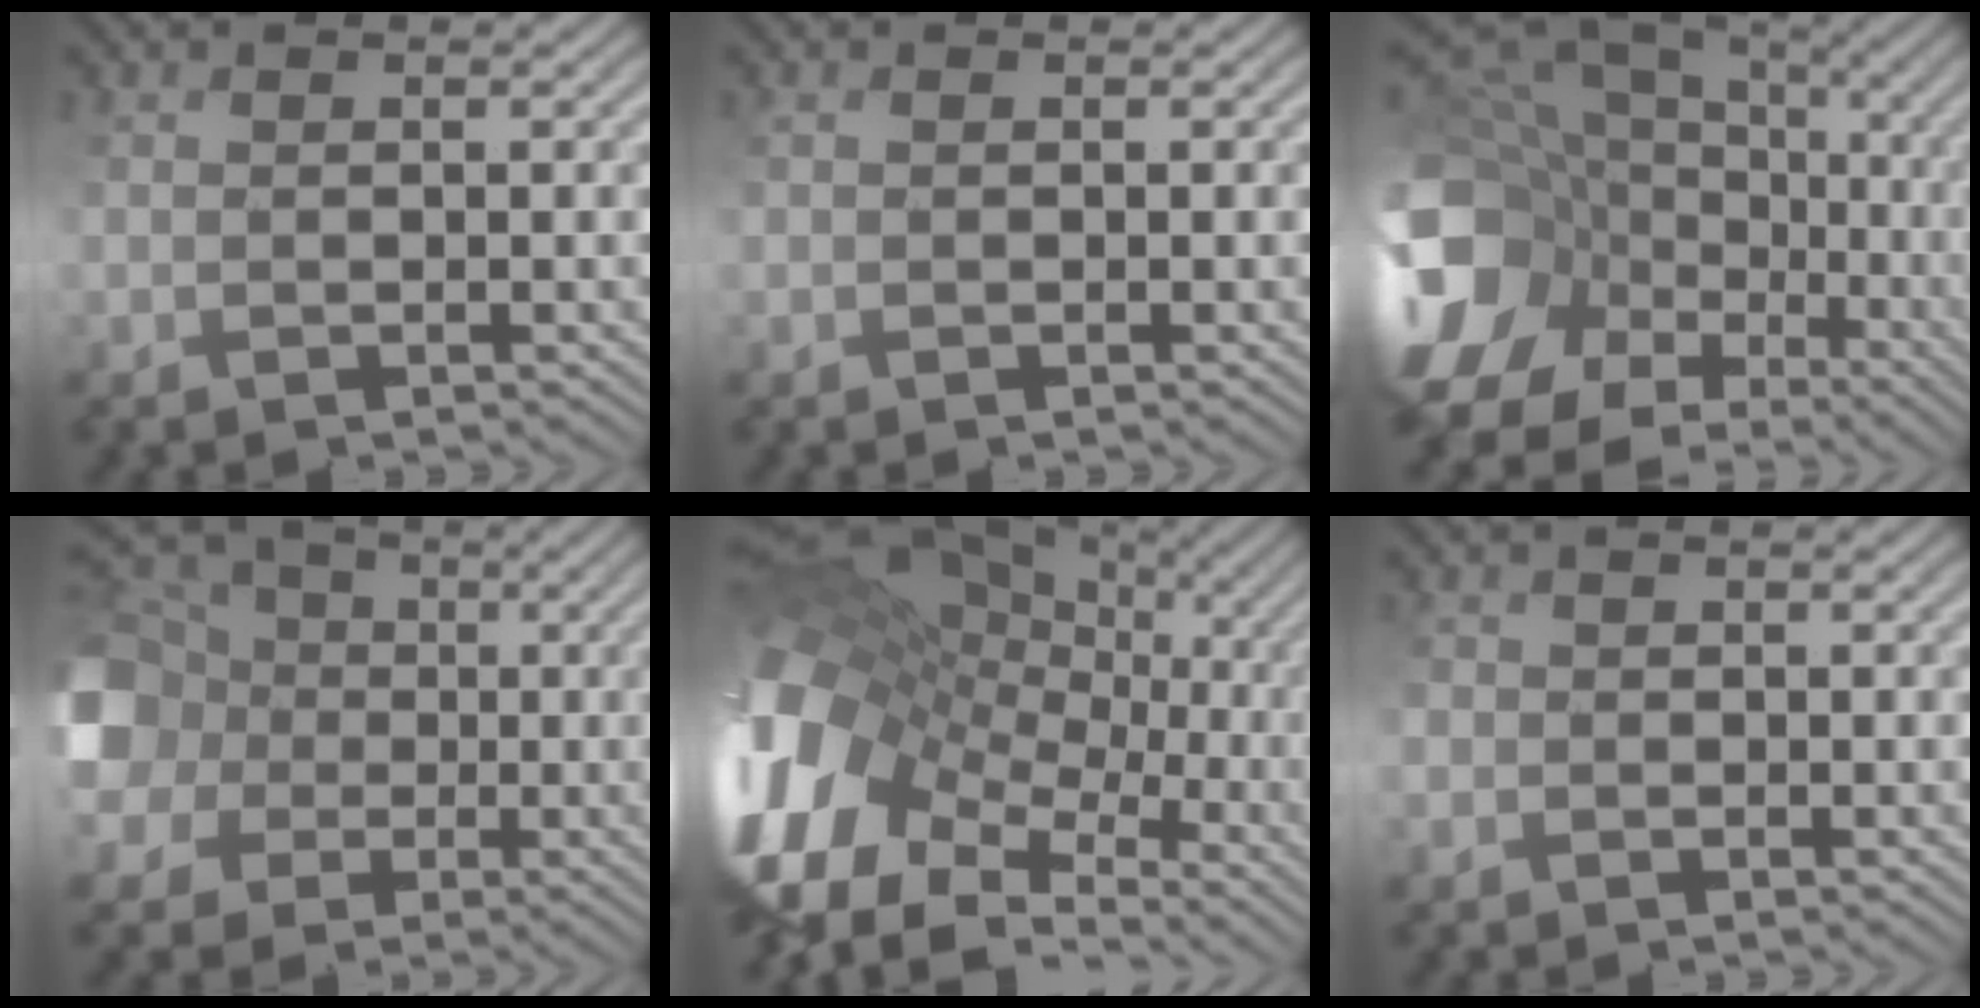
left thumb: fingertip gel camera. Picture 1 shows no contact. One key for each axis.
{"total": 0.0}
{"total": 20.6, "fx": -3.9, "fy": 17.2, "fz": 10.6, "tx": -0.284, "ty": -0.028, "tz": -0.062}
{"total": 15.5, "fx": 1.6, "fy": 14.3, "fz": 5.8, "tx": -0.225, "ty": 0.017, "tz": -0.002}
{"total": 17.6, "fx": -2.8, "fy": 12.2, "fz": 12.4, "tx": -0.311, "ty": 0.021, "tz": -0.022}
{"total": 1.1, "fx": -0.3, "fy": 1.0, "fz": -0.1, "tx": 0.000, "ty": 0.002, "tz": -0.007}